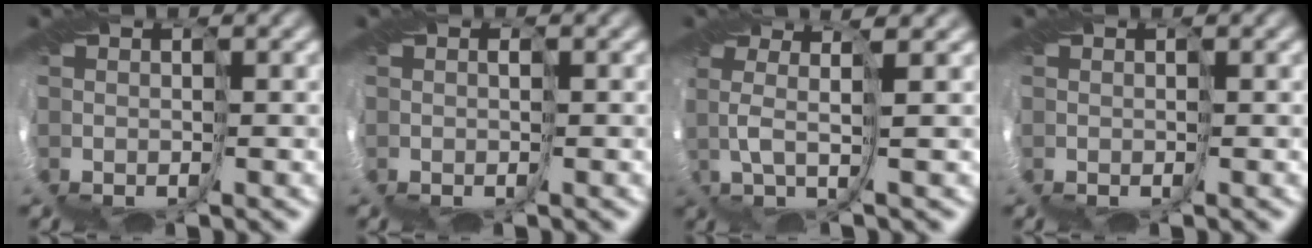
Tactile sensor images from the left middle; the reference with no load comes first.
{"total": 0.0}
{"total": 2.4, "force": [0.3, -0.6, 2.3], "torque": [-0.057, 0.011, 0.000]}
{"total": 0.0}